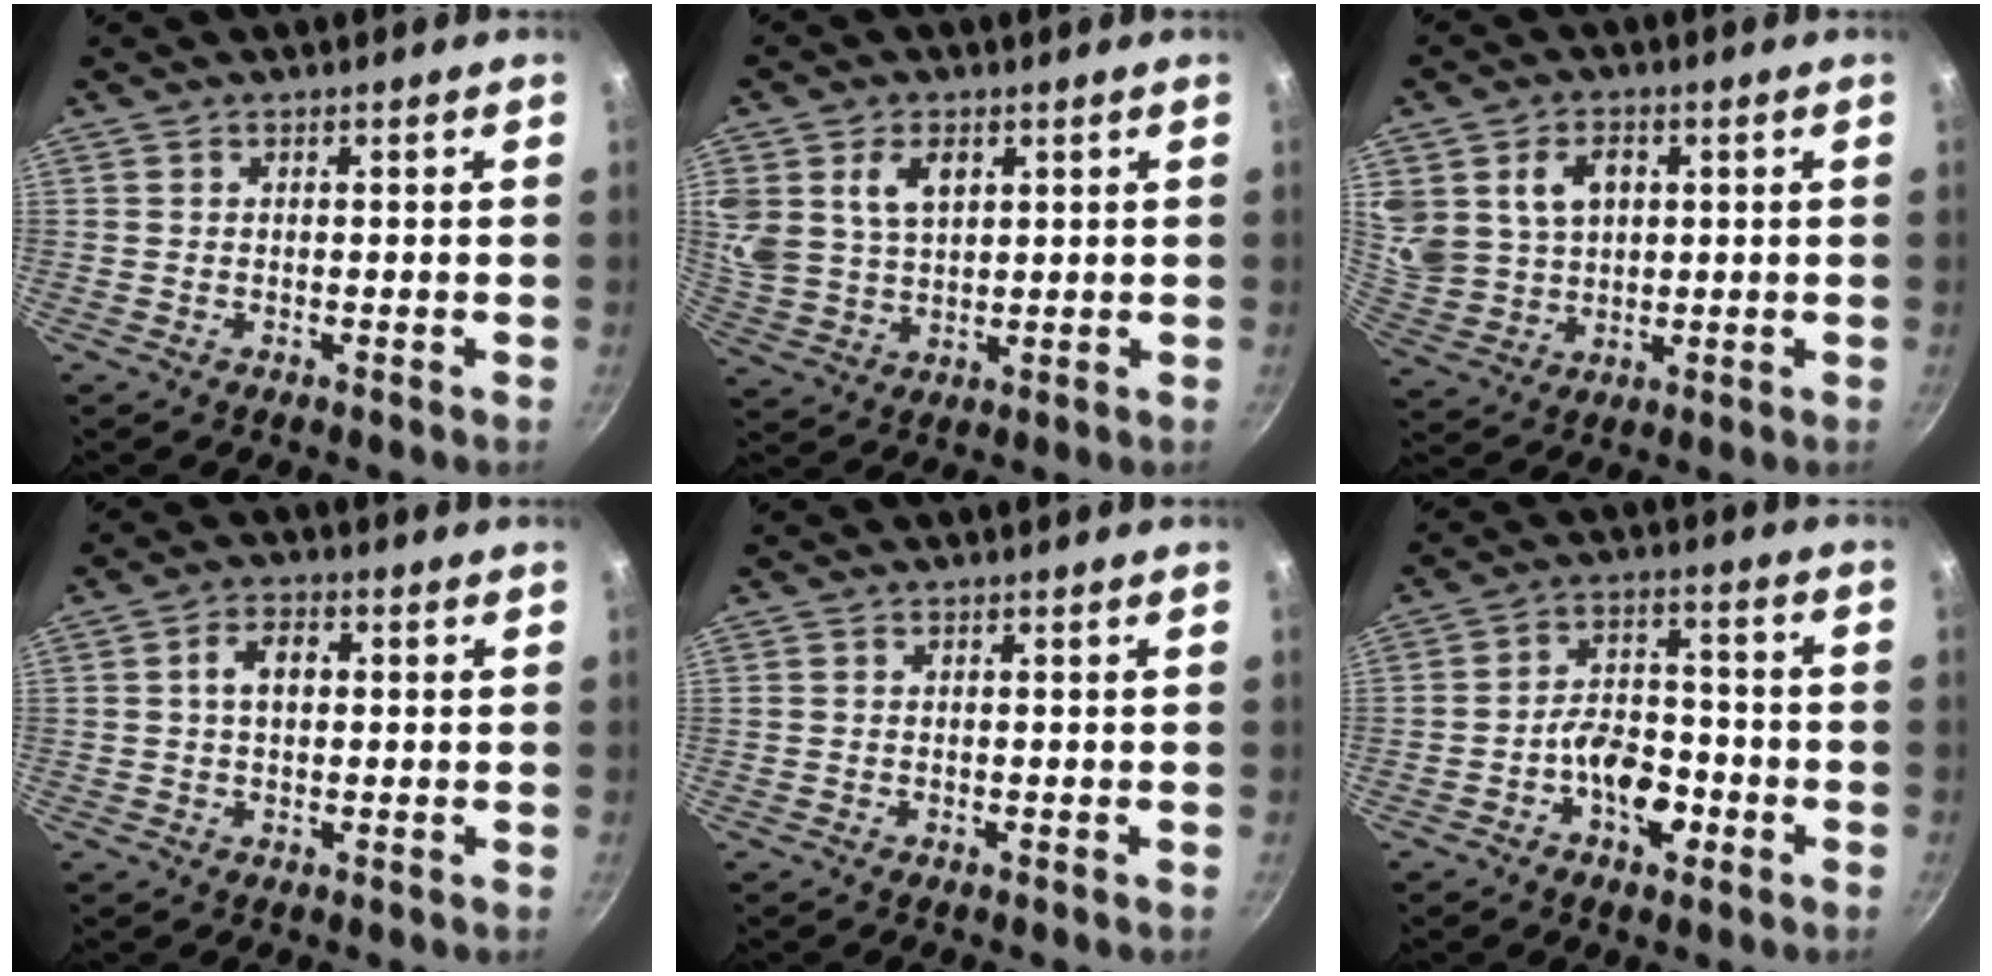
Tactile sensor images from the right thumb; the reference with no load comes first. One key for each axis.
{"total": 10.1, "fx": 3.9, "fy": 7.0, "fz": 6.3, "tx": -0.110, "ty": -0.015, "tz": 0.080}
{"total": 11.6, "fx": 3.6, "fy": 9.0, "fz": 6.4, "tx": -0.103, "ty": -0.011, "tz": 0.081}
{"total": 6.0, "fx": 0.7, "fy": 3.9, "fz": 4.4, "tx": -0.057, "ty": 0.016, "tz": 0.006}
{"total": 0.0}
{"total": 9.2, "fx": -3.8, "fy": 5.5, "fz": 6.3, "tx": -0.073, "ty": 0.040, "tz": -0.064}